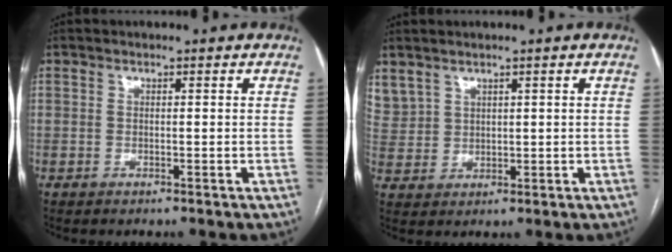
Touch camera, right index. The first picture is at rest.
{"total": 7.2, "force": [4.6, 5.0, 2.3], "torque": [-0.069, 0.015, 0.112]}